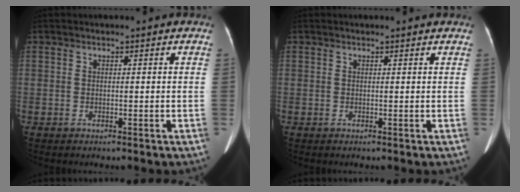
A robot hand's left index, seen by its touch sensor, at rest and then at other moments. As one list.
[{"total": 1.6, "force": [1.6, 0.2, 0.5], "torque": [-0.011, 0.007, 0.017]}]